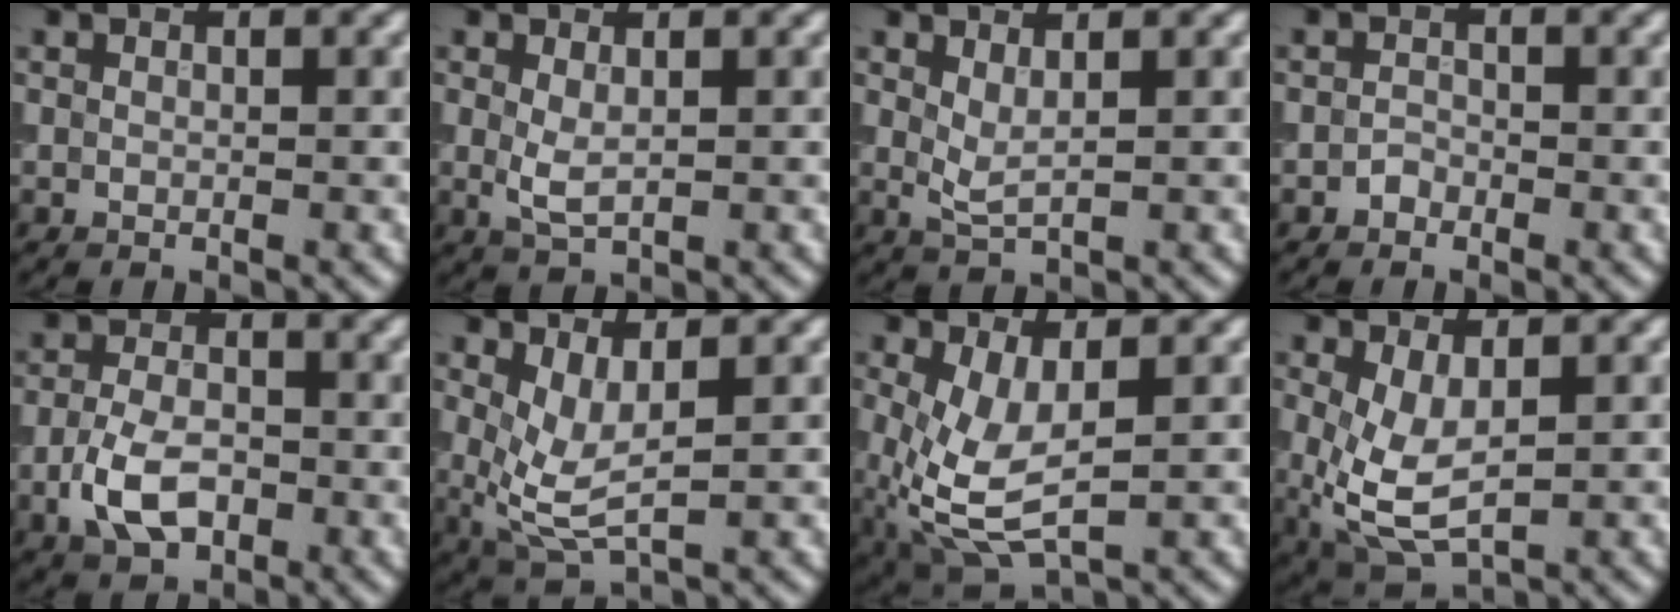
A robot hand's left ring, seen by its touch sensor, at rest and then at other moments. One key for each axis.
{"total": 2.0, "fx": 0.2, "fy": 0.9, "fz": 1.8, "tx": -0.041, "ty": -0.001, "tz": 0.007}
{"total": 1.7, "fx": 0.9, "fy": 0.5, "fz": 1.4, "tx": -0.033, "ty": -0.006, "tz": 0.020}
{"total": 0.9, "fx": -0.6, "fy": 0.6, "fz": 0.2, "tx": -0.001, "ty": 0.001, "tz": -0.012}
{"total": 4.9, "fx": -1.9, "fy": 2.9, "fz": 3.5, "tx": -0.071, "ty": 0.000, "tz": -0.042}
{"total": 4.2, "fx": 0.7, "fy": 1.7, "fz": 3.8, "tx": -0.092, "ty": -0.014, "tz": 0.017}
{"total": 6.2, "fx": -0.6, "fy": 2.9, "fz": 5.4, "tx": -0.142, "ty": -0.015, "tz": -0.007}
{"total": 5.7, "fx": -0.1, "fy": 2.9, "fz": 4.9, "tx": -0.125, "ty": -0.014, "tz": 0.007}